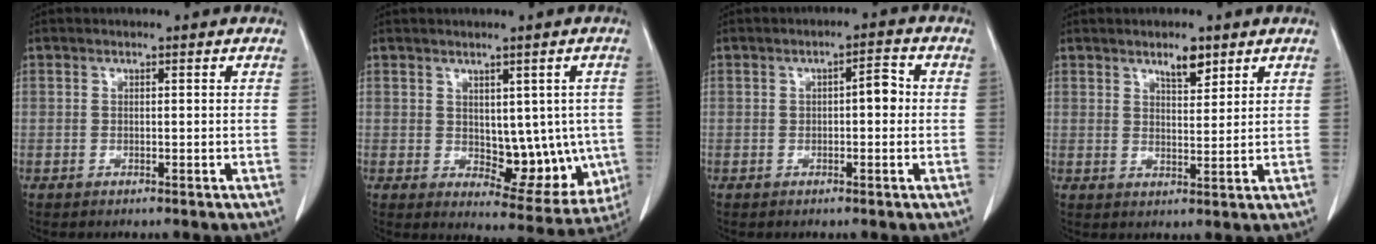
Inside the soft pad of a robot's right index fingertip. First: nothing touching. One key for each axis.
{"total": 9.7, "fx": -0.2, "fy": 5.4, "fz": 8.0, "tx": -0.082, "ty": -0.003, "tz": 0.016}
{"total": 2.9, "fx": 0.0, "fy": 1.1, "fz": 2.7, "tx": -0.039, "ty": 0.017, "tz": -0.001}
{"total": 3.7, "fx": 2.6, "fy": 1.2, "fz": 2.3, "tx": -0.038, "ty": -0.002, "tz": 0.045}